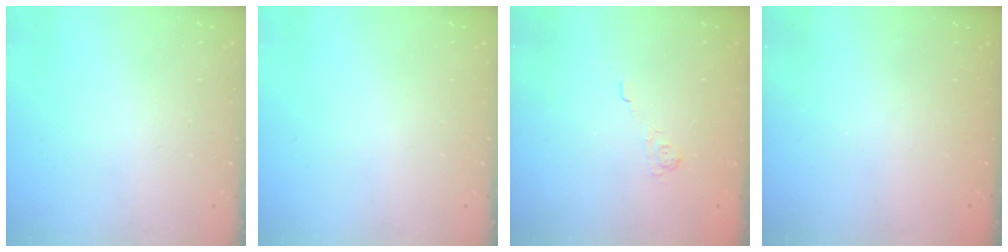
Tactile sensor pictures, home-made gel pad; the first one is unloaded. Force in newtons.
{"total": 0.0}
{"total": 2.2, "press": 1.7, "slide": 1.4}
{"total": 2.3, "press": 2.2, "slide": 0.8}